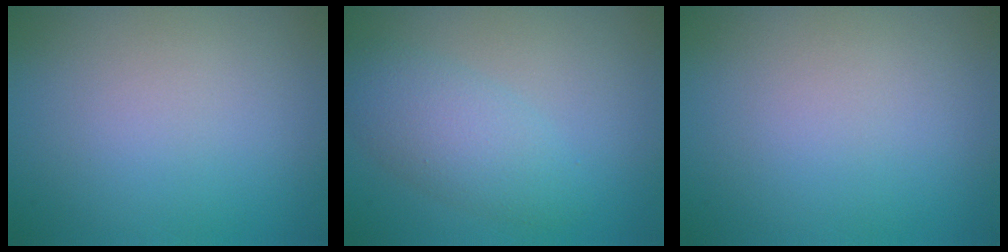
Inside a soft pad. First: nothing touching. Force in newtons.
{"total": 3.7, "press": 3.7, "slide": 0.2}
{"total": 0.0}